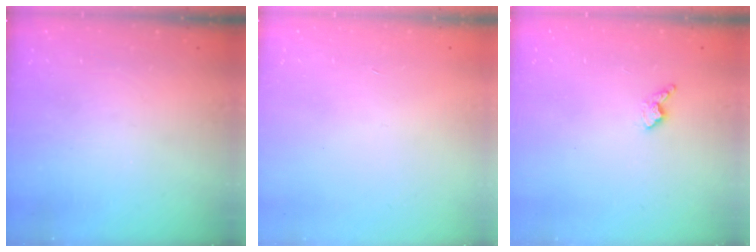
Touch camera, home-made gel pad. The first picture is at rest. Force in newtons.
{"total": 0.0}
{"total": 5.7, "press": 5.7, "slide": 0.7}